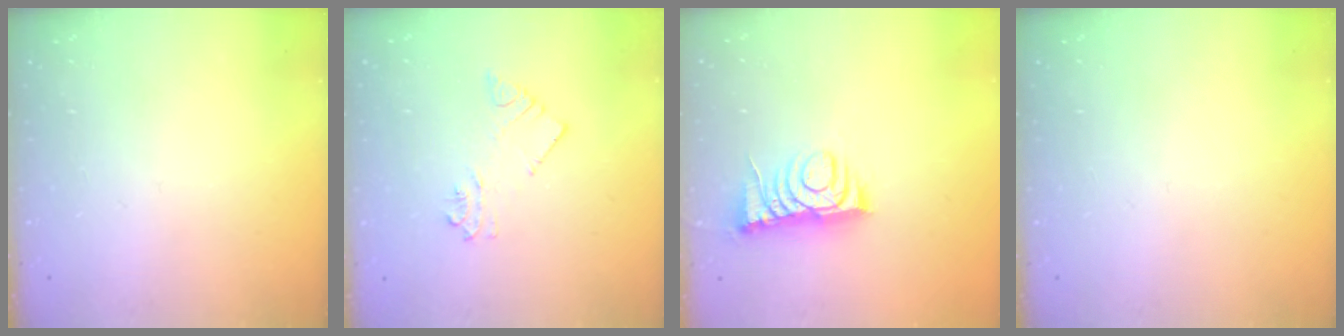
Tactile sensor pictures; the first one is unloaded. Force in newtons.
{"total": 4.3, "press": 4.3, "slide": 0.3}
{"total": 7.6, "press": 7.6, "slide": 0.0}
{"total": 0.0}